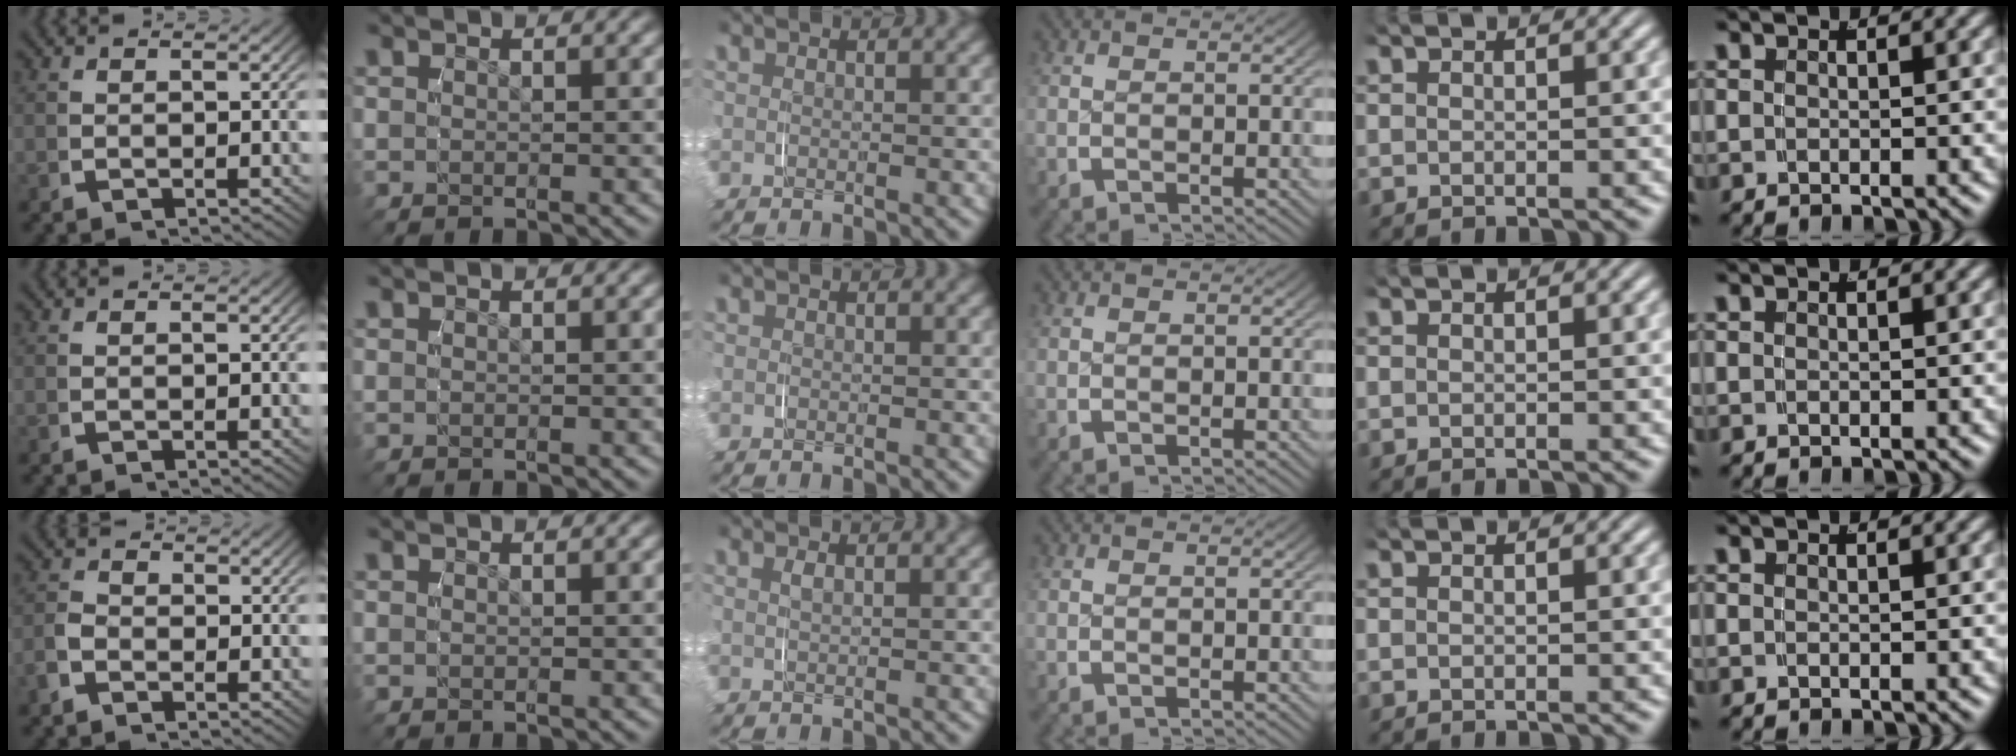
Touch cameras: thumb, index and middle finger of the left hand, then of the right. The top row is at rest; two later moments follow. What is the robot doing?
{"motion": "grasp_and_lifting", "object": "paper"}